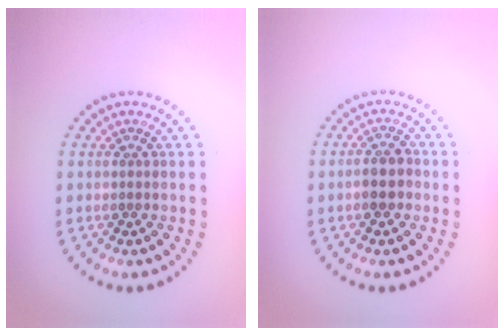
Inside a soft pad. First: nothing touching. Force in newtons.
{"total": 2.4, "press": 2.3, "slide": 0.7}